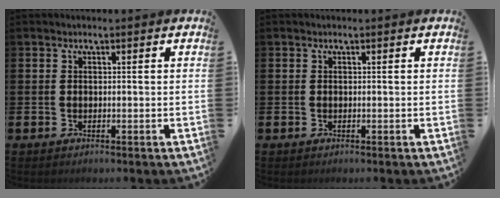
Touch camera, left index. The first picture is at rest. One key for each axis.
{"total": 0.0}